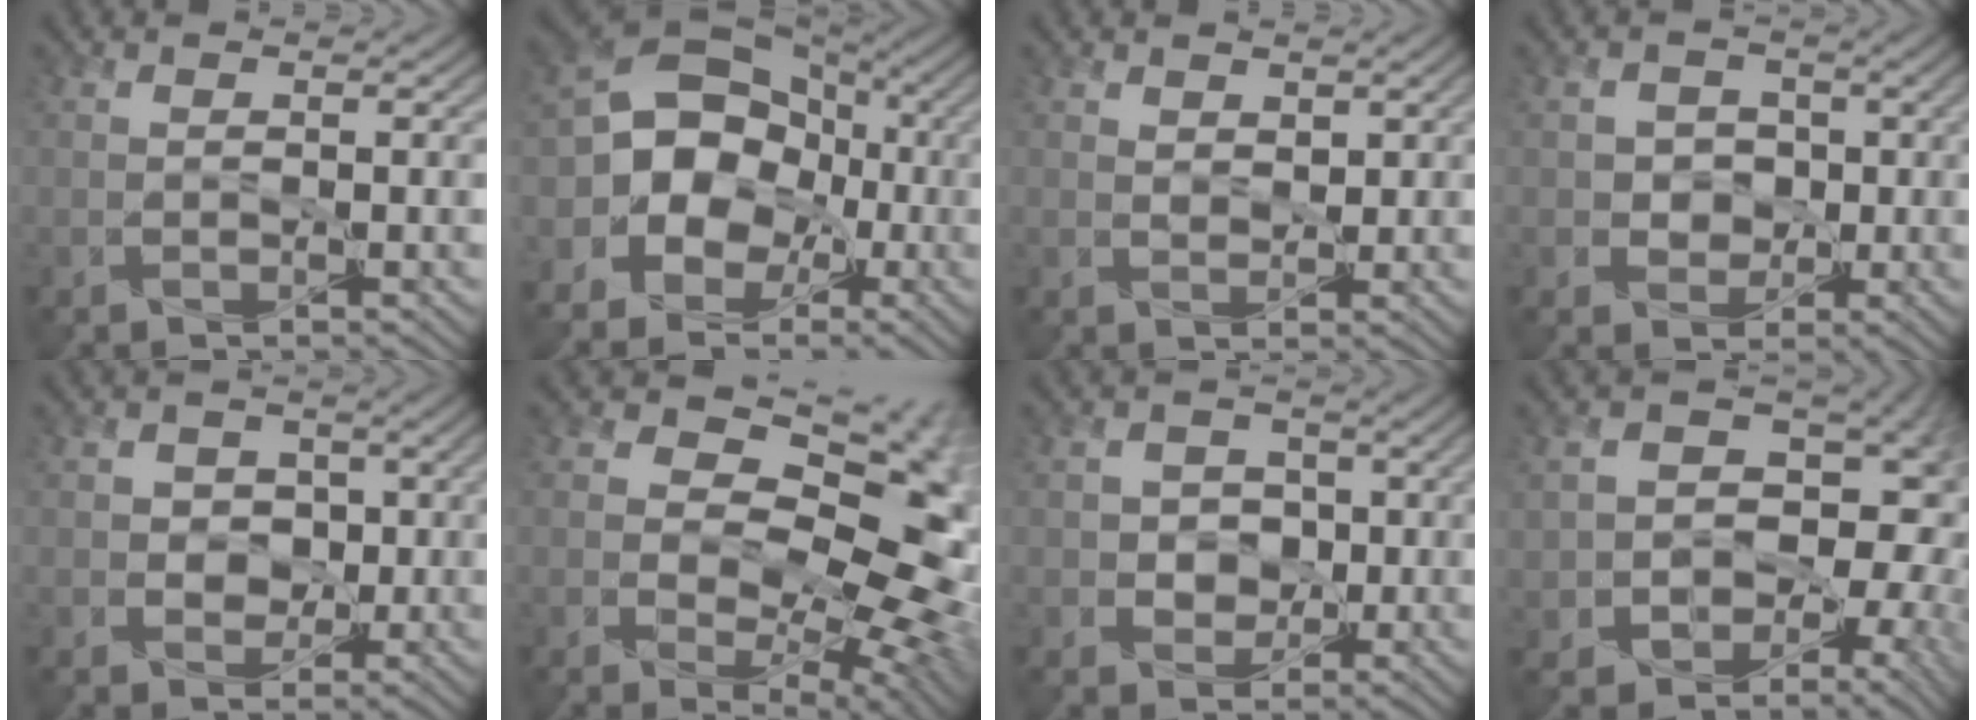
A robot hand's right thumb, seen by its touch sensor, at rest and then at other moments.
{"total": 15.4, "force": [-1.8, 12.5, 8.8], "torque": [-0.199, 0.009, -0.058]}
{"total": 2.1, "force": [1.0, 1.3, 1.2], "torque": [-0.033, -0.004, 0.015]}
{"total": 4.4, "force": [0.2, 4.0, 1.7], "torque": [-0.037, 0.006, 0.000]}
{"total": 4.0, "force": [0.3, 3.5, 2.0], "torque": [-0.039, 0.002, -0.002]}
{"total": 14.8, "force": [2.5, 9.5, 11.1], "torque": [-0.135, 0.018, 0.038]}
{"total": 4.8, "force": [0.0, 4.3, 2.1], "torque": [-0.042, 0.007, -0.007]}
{"total": 14.4, "force": [-1.1, 11.5, 8.6], "torque": [-0.134, -0.020, -0.003]}